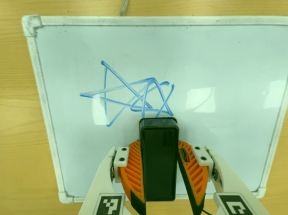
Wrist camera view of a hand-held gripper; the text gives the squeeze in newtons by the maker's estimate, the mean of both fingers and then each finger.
{"total": 5.5, "left": 4.9, "right": 6.1}